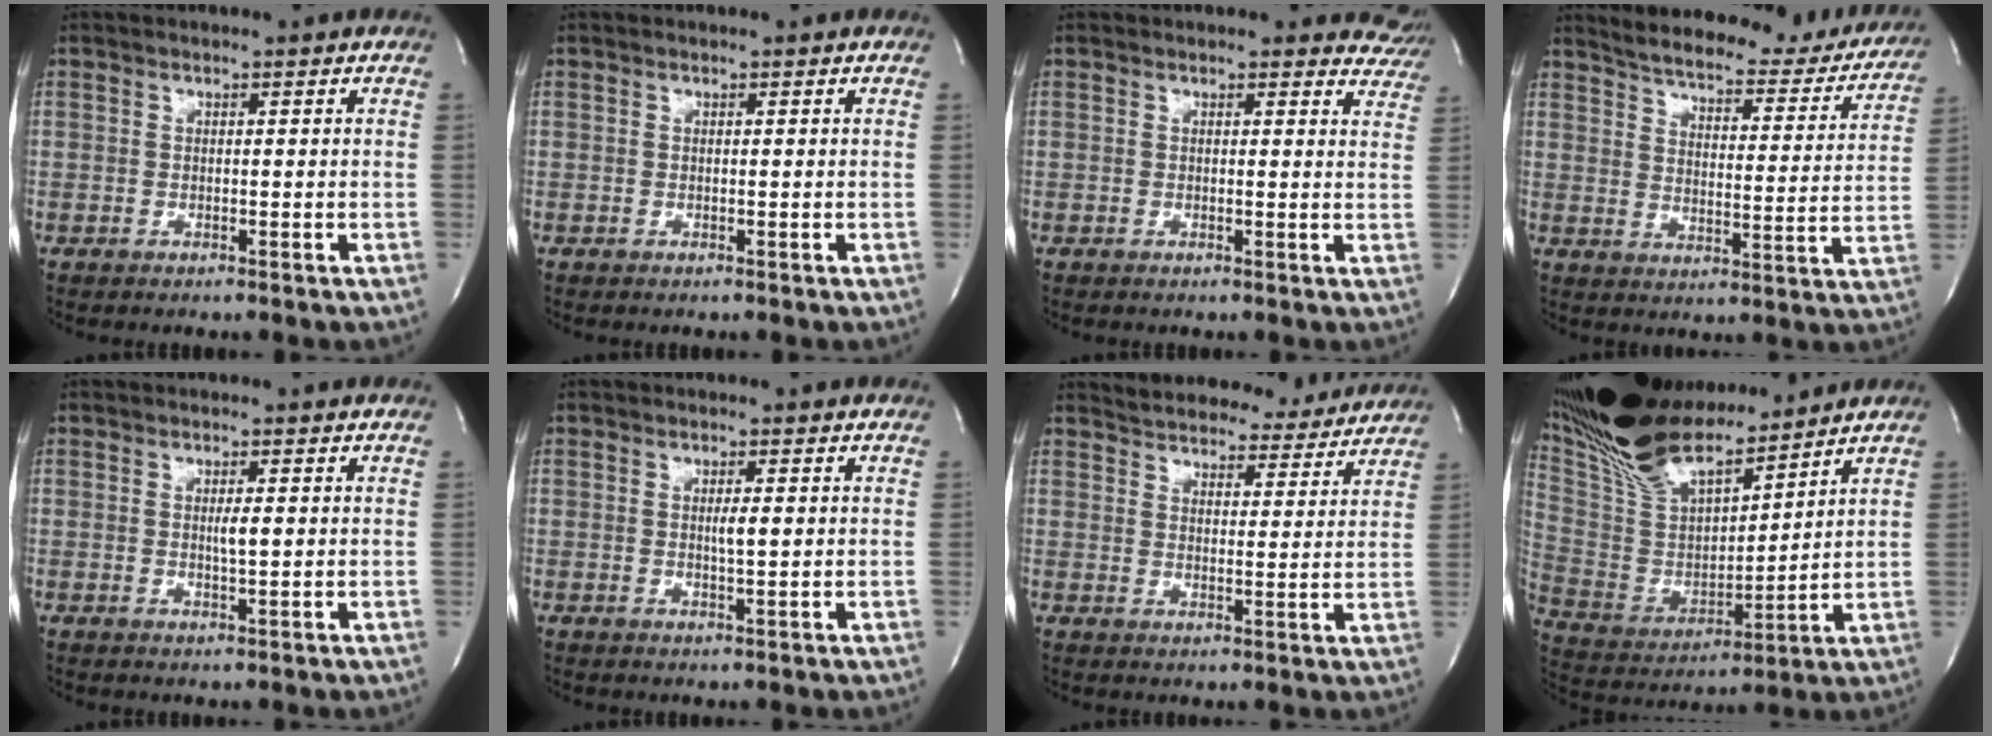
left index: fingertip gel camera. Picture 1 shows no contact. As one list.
[{"total": 0.0}, {"total": 6.0, "force": [5.5, 2.4, -0.2], "torque": [0.045, -0.023, 0.016]}, {"total": 23.2, "force": [21.3, 5.5, 7.3], "torque": [-0.103, -0.052, 0.258]}, {"total": 2.5, "force": [0.0, 0.5, 2.5], "torque": [-0.044, -0.006, 0.001]}, {"total": 2.2, "force": [0.0, 0.3, 2.2], "torque": [-0.040, -0.005, 0.000]}, {"total": 15.4, "force": [14.6, 3.8, 2.9], "torque": [-0.030, -0.006, 0.180]}, {"total": 21.2, "force": [18.1, 5.4, 9.5], "torque": [-0.197, 0.001, 0.342]}]